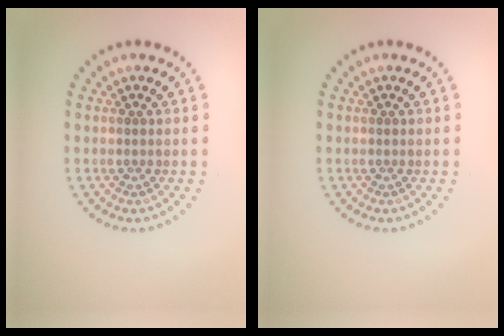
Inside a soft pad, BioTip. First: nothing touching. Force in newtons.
{"total": 0.0}